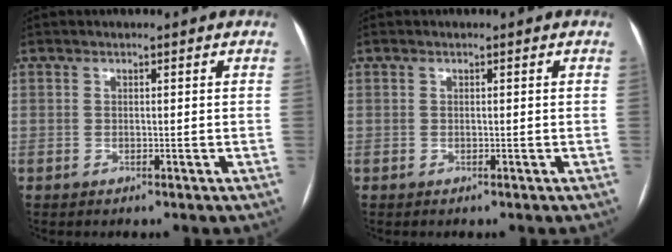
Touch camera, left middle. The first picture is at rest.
{"total": 0.0}